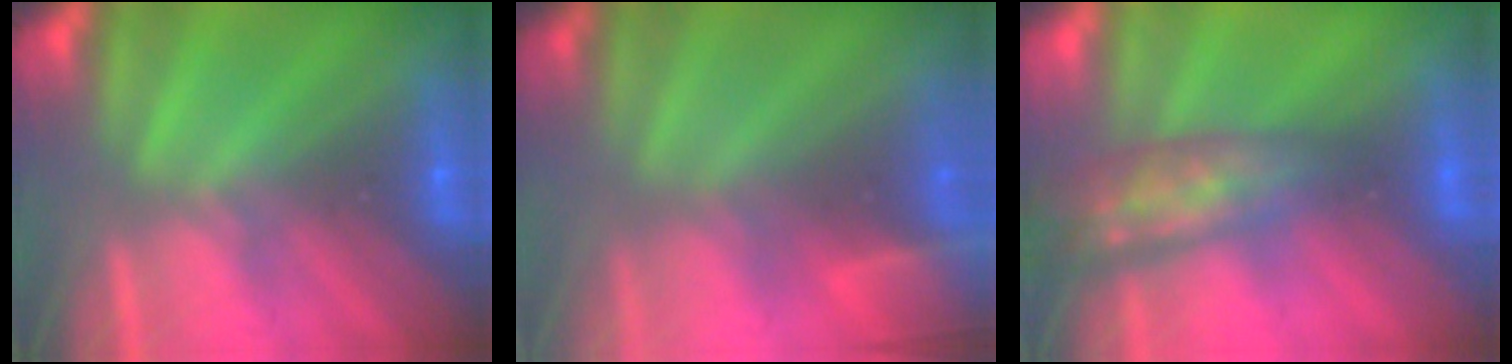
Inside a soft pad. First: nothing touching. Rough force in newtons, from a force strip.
{"total": 7.2}
{"total": 3.0}